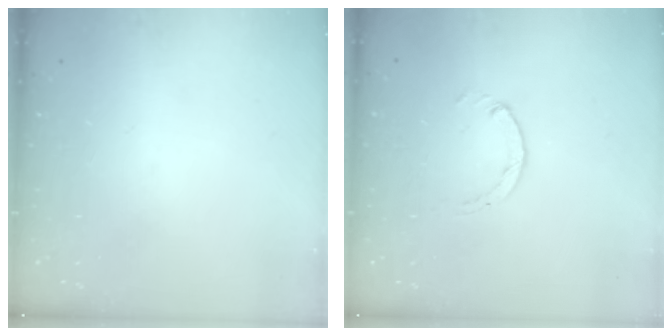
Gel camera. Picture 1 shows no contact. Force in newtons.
{"total": 0.7, "press": 0.7, "slide": 0.2}